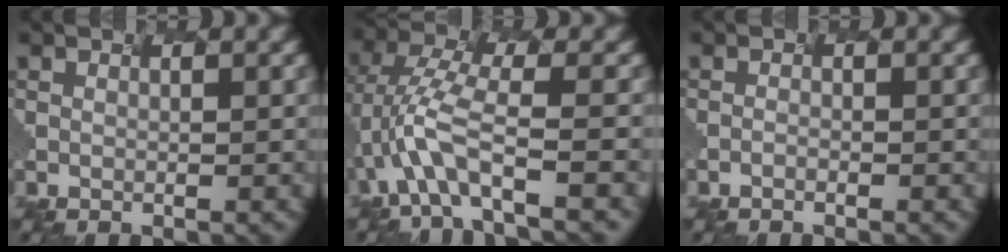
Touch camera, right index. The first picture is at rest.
{"total": 4.9, "force": [-3.6, 0.0, 3.3], "torque": [-0.096, 0.006, -0.039]}
{"total": 1.0, "force": [-1.0, 0.0, 0.2], "torque": [0.008, 0.001, -0.014]}